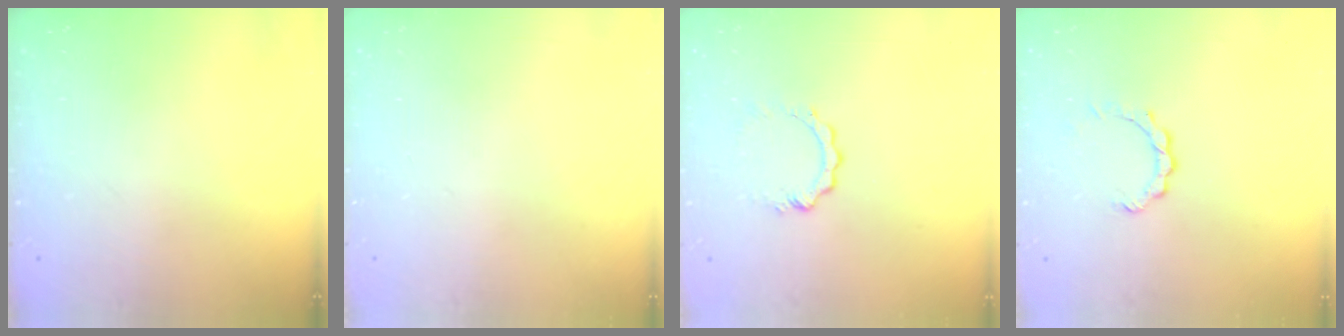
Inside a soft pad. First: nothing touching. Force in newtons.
{"total": 0.0}
{"total": 3.5, "press": 3.5, "slide": 0.4}
{"total": 3.8, "press": 3.8, "slide": 0.4}